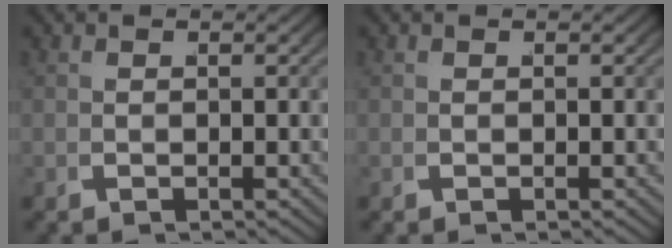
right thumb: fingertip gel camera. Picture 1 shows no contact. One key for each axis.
{"total": 0.0}